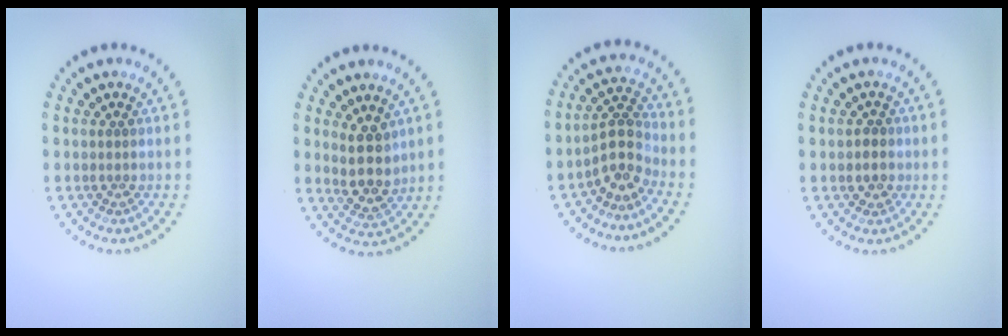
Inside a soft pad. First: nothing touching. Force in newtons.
{"total": 3.2, "press": 2.9, "slide": 1.5}
{"total": 2.9, "press": 2.4, "slide": 1.7}
{"total": 1.1, "press": 1.0, "slide": 0.6}